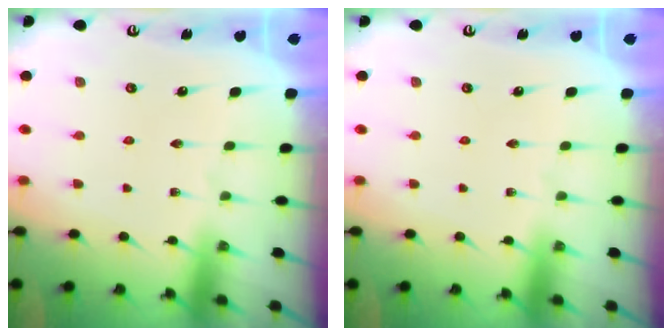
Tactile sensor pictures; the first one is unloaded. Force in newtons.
{"total": 0.0}